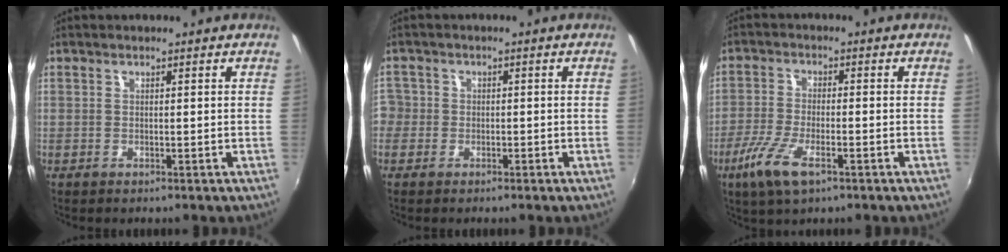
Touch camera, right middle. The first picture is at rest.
{"total": 5.1, "force": [-2.1, 4.5, 1.1], "torque": [-0.035, 0.013, -0.043]}
{"total": 8.2, "force": [-4.4, 2.4, 6.4], "torque": [-0.149, -0.017, -0.087]}